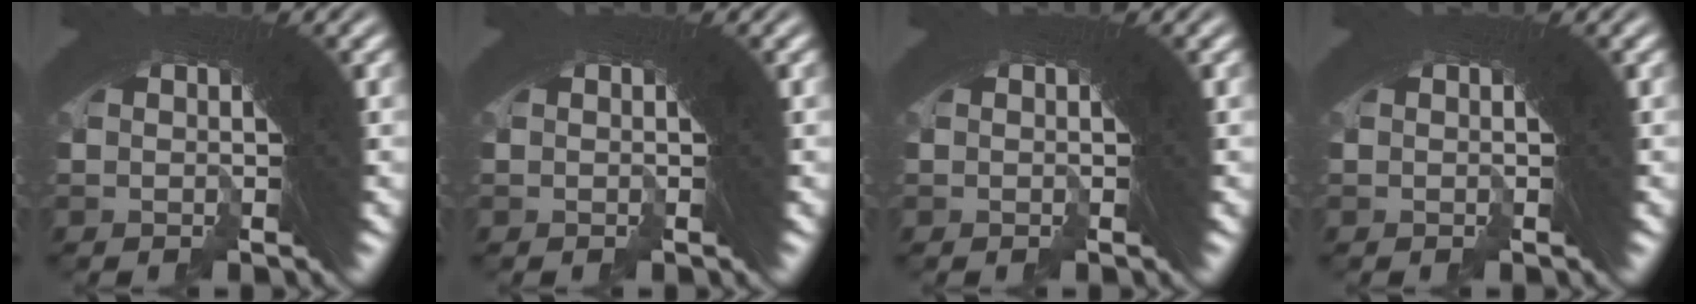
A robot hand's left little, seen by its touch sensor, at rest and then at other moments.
{"total": 0.0}
{"total": 0.0}
{"total": 0.0}